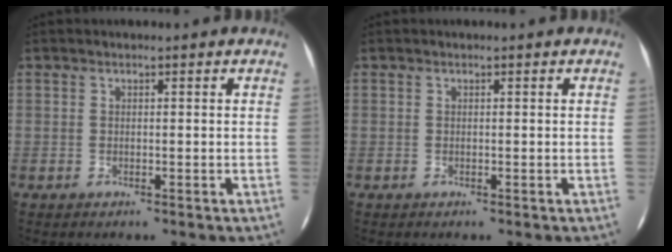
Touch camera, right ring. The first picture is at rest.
{"total": 0.0}